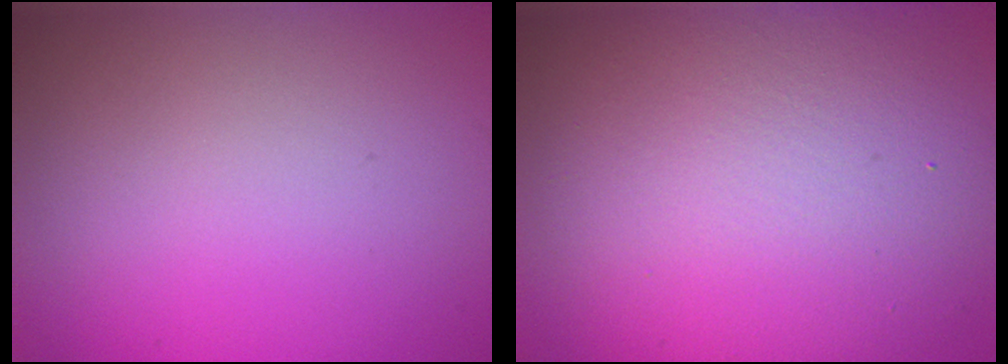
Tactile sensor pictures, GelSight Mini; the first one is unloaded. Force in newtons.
{"total": 13.2, "press": 13.2, "slide": 0.2}